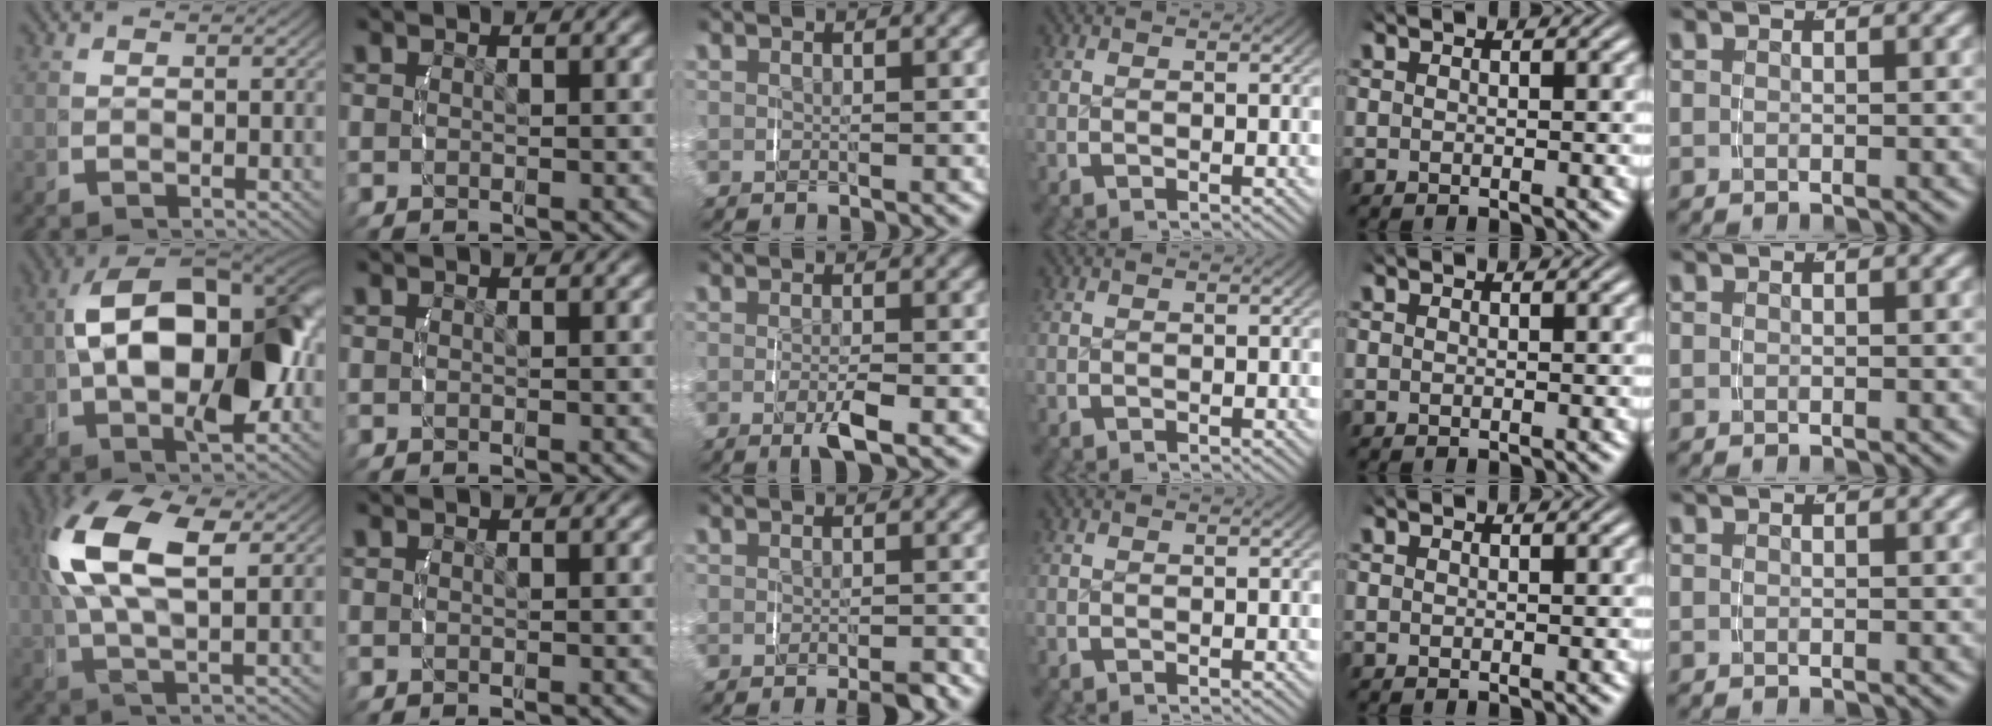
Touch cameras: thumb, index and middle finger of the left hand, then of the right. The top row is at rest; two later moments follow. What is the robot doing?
{"motion": "lift_and_place", "object": "jar lid"}